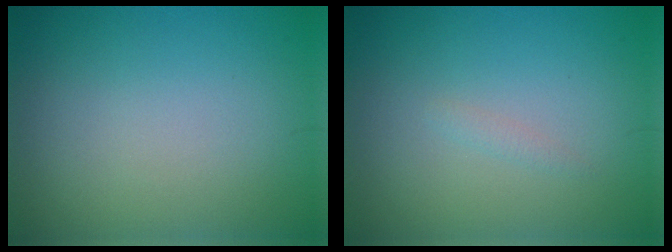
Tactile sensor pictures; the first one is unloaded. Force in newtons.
{"total": 0.6, "press": 0.6, "slide": 0.0}